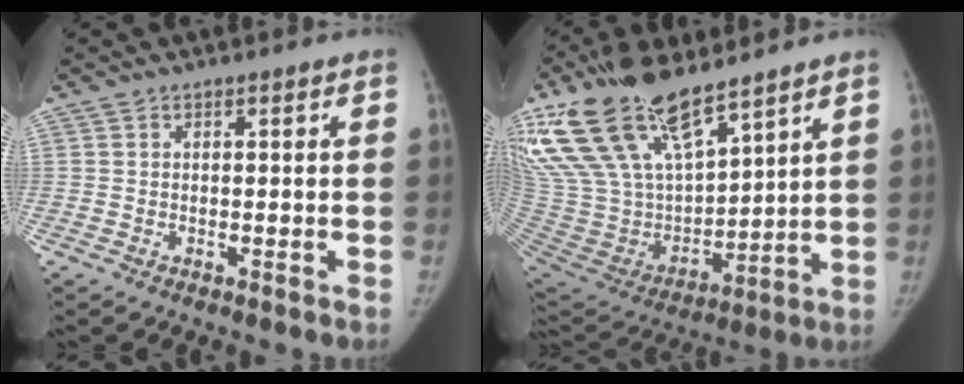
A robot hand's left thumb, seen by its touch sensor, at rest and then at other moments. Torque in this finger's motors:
{"motor_torque": [0.65, 0.89, 2.53, -0.24, 0.88]}